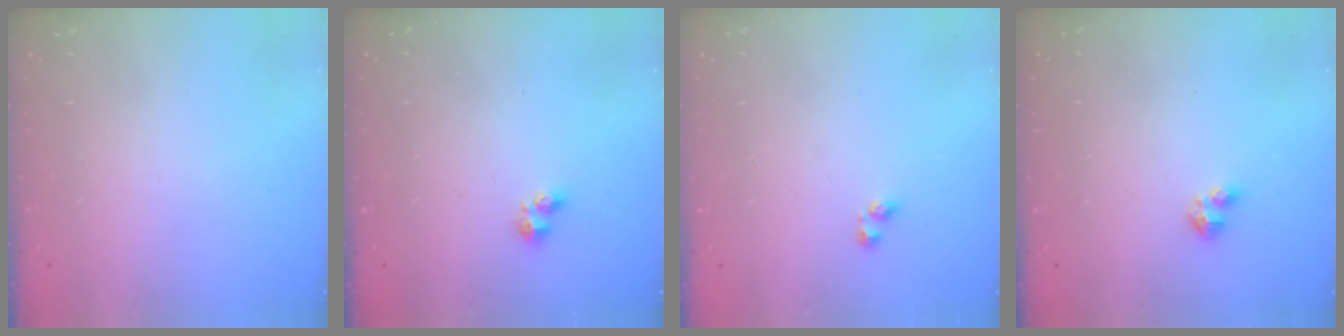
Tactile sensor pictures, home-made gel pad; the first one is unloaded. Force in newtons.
{"total": 2.4, "press": 2.3, "slide": 0.6}
{"total": 3.4, "press": 3.4, "slide": 0.5}
{"total": 2.4, "press": 2.4, "slide": 0.5}